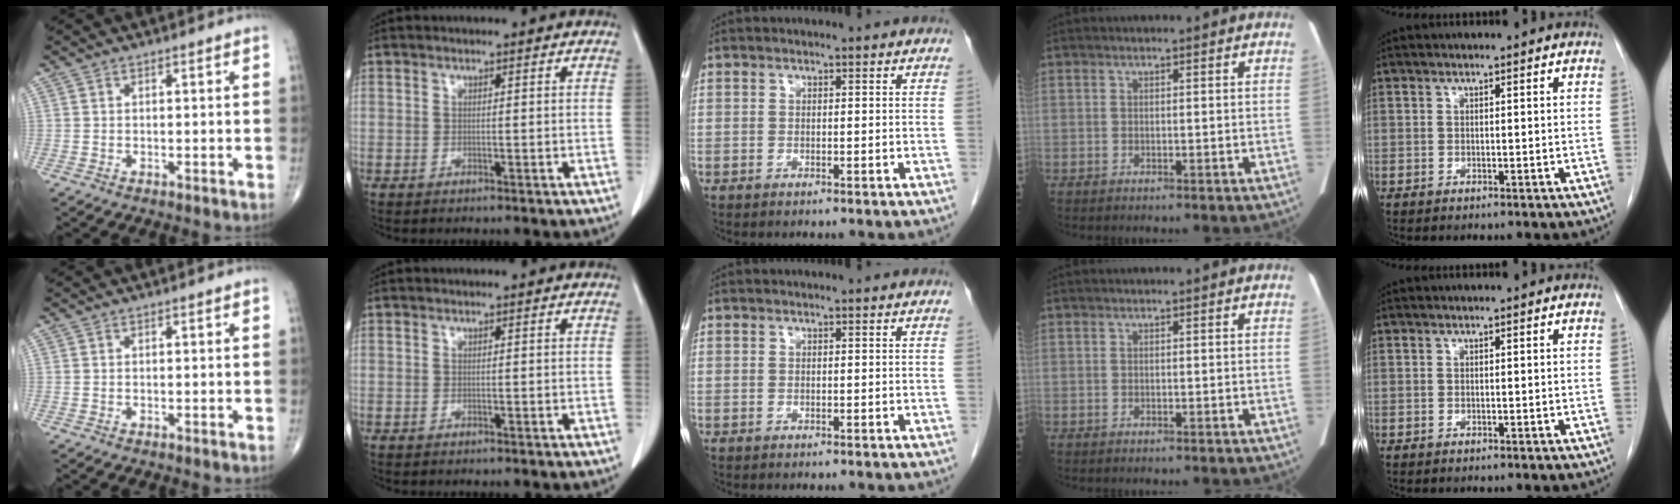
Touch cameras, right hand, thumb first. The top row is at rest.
{}